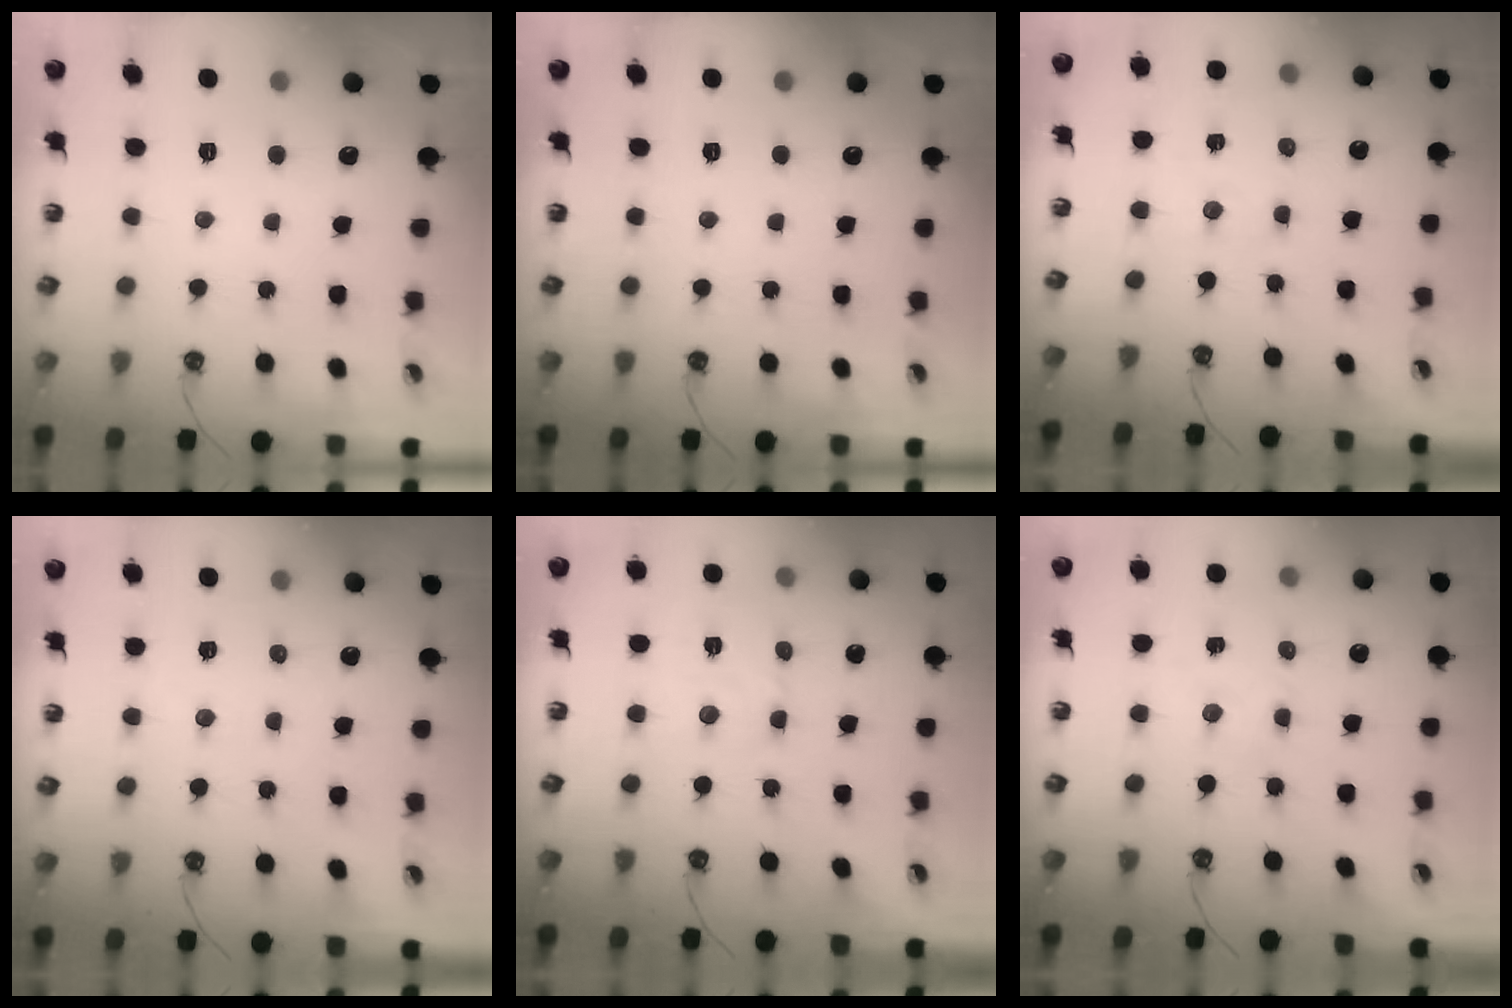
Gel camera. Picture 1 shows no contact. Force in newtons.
{"total": 0.0}
{"total": 2.2, "press": 2.2, "slide": 0.4}
{"total": 3.7, "press": 3.7, "slide": 0.5}
{"total": 2.8, "press": 2.8, "slide": 0.4}
{"total": 1.3, "press": 1.3, "slide": 0.2}